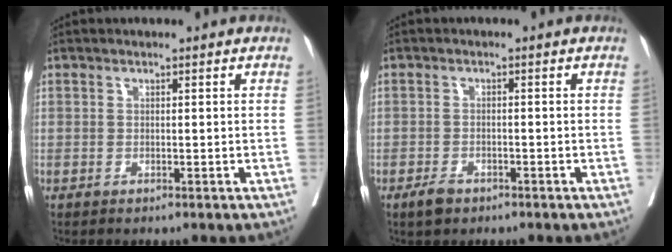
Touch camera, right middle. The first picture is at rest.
{"total": 2.4, "force": [-1.7, 1.2, 1.2], "torque": [-0.024, 0.001, -0.024]}